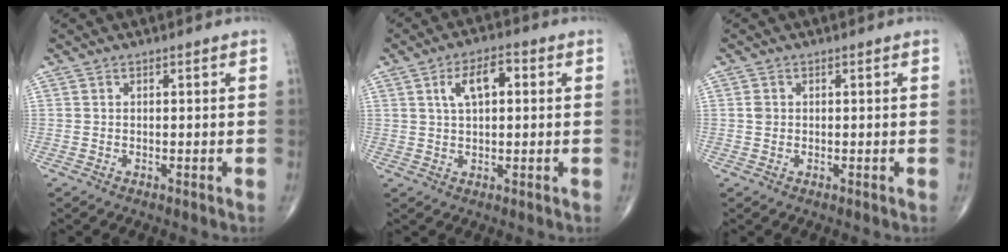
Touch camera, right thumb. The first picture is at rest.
{"total": 6.7, "force": [1.8, 3.2, 5.6], "torque": [-0.096, 0.010, 0.029]}
{"total": 1.1, "force": [0.1, 1.0, 0.5], "torque": [-0.008, 0.001, 0.004]}